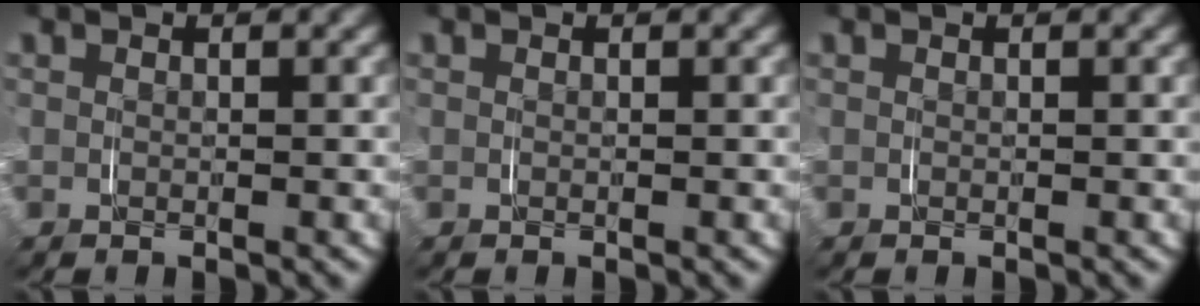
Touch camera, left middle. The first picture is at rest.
{"total": 0.0}
{"total": 0.0}